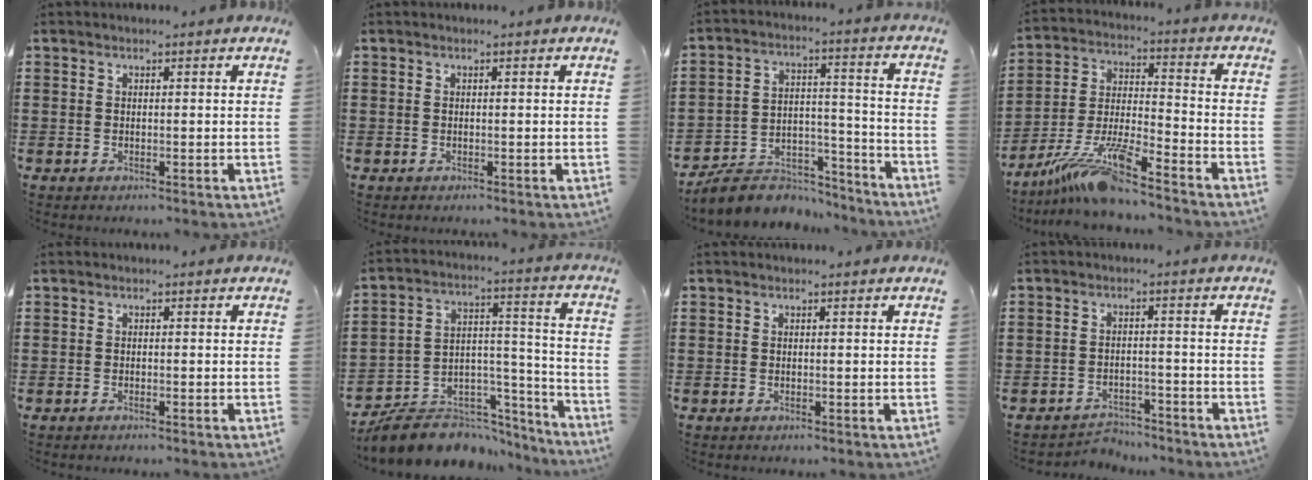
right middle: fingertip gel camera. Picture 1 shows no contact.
{"total": 0.0}
{"total": 7.2, "force": [-6.7, 2.5, 1.3], "torque": [-0.028, 0.018, -0.132]}
{"total": 11.3, "force": [-9.4, 0.7, 6.2], "torque": [-0.138, -0.001, -0.189]}
{"total": 0.5, "force": [-0.4, -0.1, 0.3], "torque": [-0.008, -0.003, -0.007]}
{"total": 7.7, "force": [-7.0, 2.9, 1.4], "torque": [-0.029, 0.011, -0.134]}
{"total": 0.0}
{"total": 3.3, "force": [-3.3, 0.6, -0.1], "torque": [-0.006, 0.001, -0.071]}